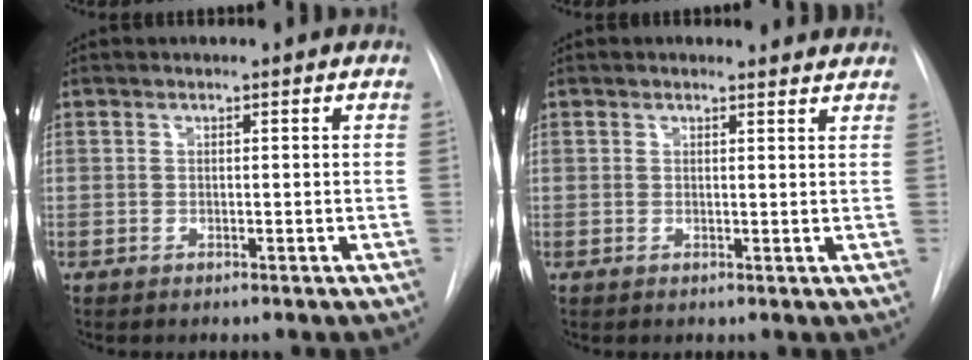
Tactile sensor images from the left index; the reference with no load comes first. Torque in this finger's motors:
{"motor_torque": [0.92, -1.00, 0.04, 0.02]}